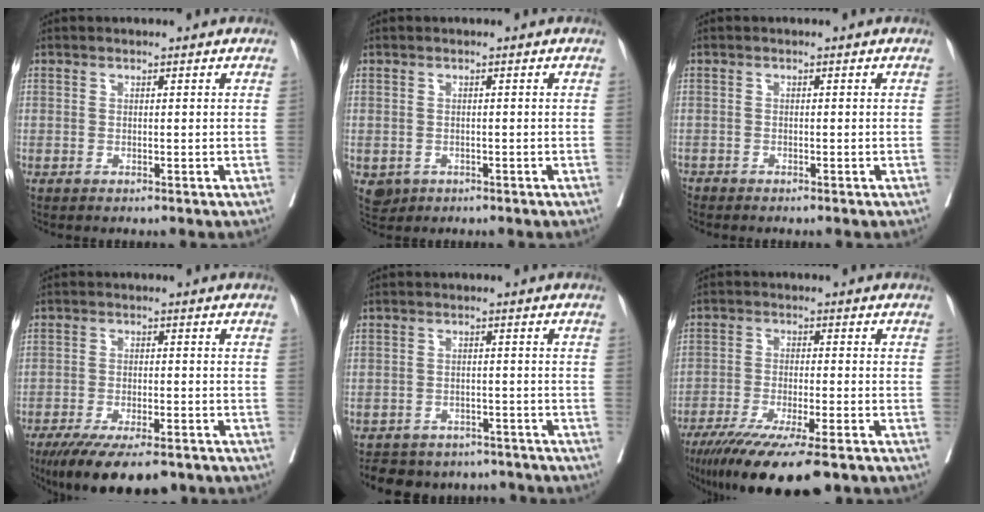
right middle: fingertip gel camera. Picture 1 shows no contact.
{"total": 2.2, "force": [-0.9, 1.9, 0.6], "torque": [-0.008, 0.002, -0.005]}
{"total": 1.0, "force": [-0.9, 0.3, 0.1], "torque": [-0.005, -0.003, -0.020]}
{"total": 12.7, "force": [-9.6, 3.2, 7.8], "torque": [-0.119, -0.020, -0.149]}
{"total": 11.4, "force": [-10.1, 4.9, 2.3], "torque": [-0.041, 0.013, -0.122]}
{"total": 14.9, "force": [-11.0, 1.5, 9.9], "torque": [-0.152, -0.039, -0.176]}